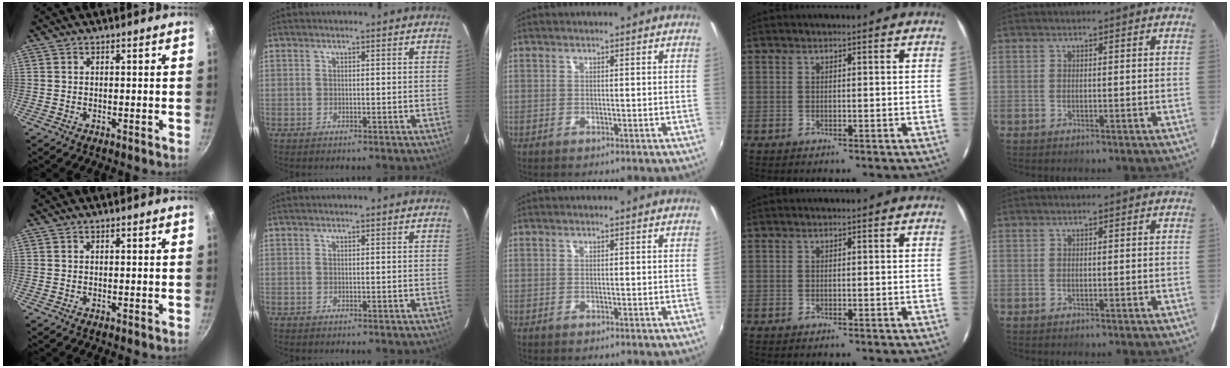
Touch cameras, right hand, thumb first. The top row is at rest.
{}